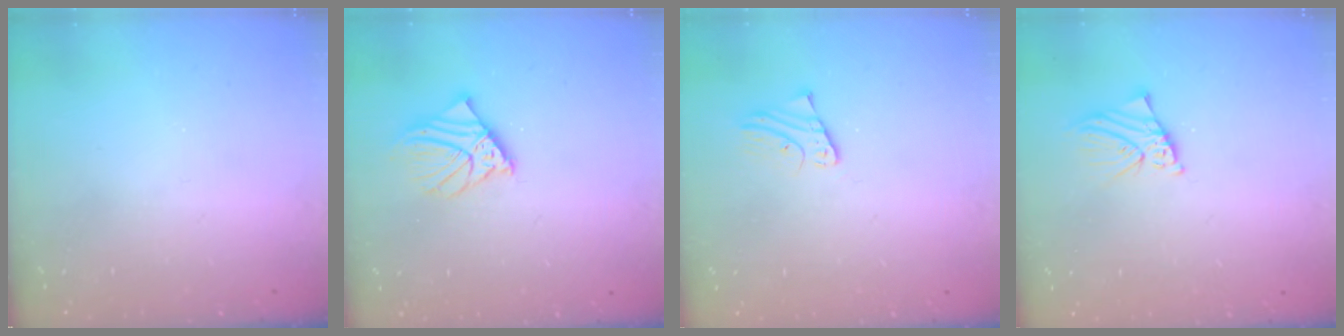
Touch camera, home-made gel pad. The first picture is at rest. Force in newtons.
{"total": 7.0, "press": 6.9, "slide": 1.0}
{"total": 1.8, "press": 1.8, "slide": 0.2}
{"total": 3.3, "press": 3.3, "slide": 0.5}